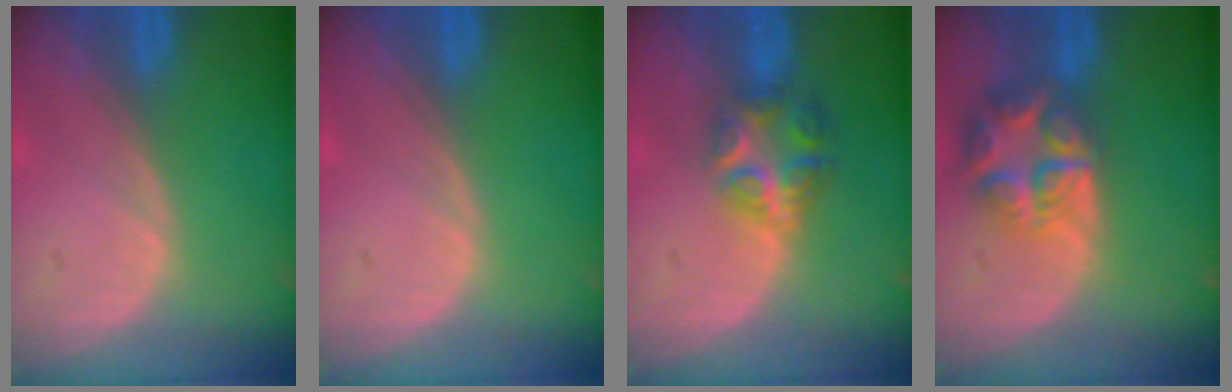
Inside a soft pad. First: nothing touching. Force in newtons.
{"total": 0.0}
{"total": 6.1, "press": 5.4, "slide": 2.8}
{"total": 7.9, "press": 6.9, "slide": 3.9}